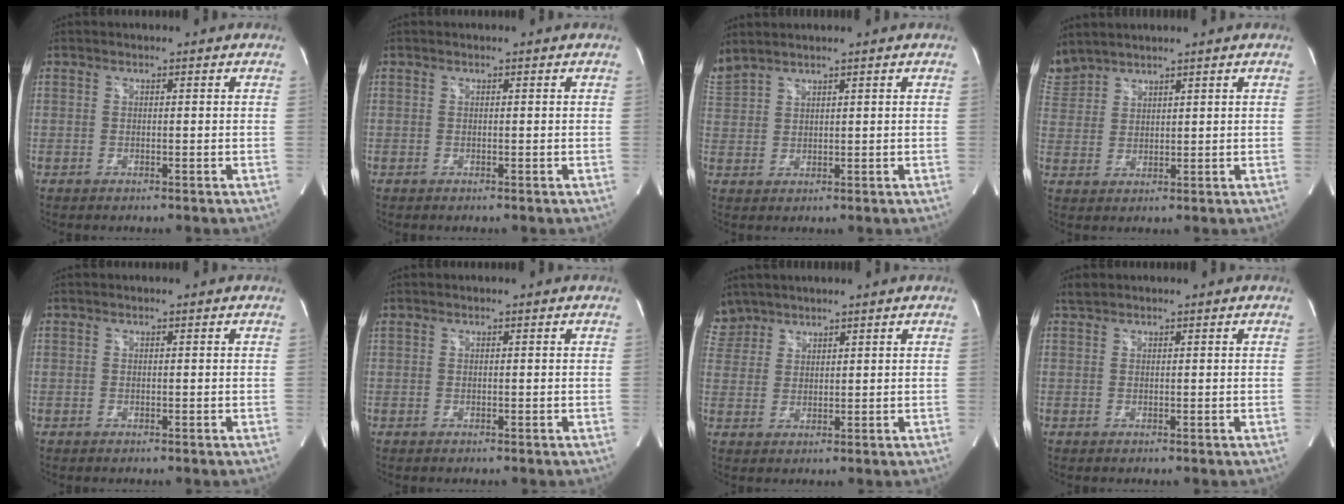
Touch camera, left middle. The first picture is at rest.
{"total": 0.0}
{"total": 4.2, "force": [4.0, 0.2, 1.3], "torque": [-0.050, 0.020, 0.095]}
{"total": 5.0, "force": [4.9, 1.0, 0.5], "torque": [-0.025, 0.019, 0.106]}
{"total": 0.0}
{"total": 0.0}
{"total": 4.7, "force": [4.1, 2.2, -0.3], "torque": [0.007, 0.013, 0.087]}
{"total": 1.1, "force": [1.1, 0.2, 0.2], "torque": [-0.012, 0.012, 0.026]}